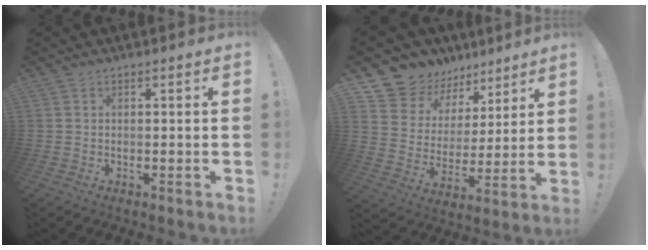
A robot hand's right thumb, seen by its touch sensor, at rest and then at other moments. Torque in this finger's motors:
{"motor_torque": [-0.62, 0.36, -0.45, 0.76, 0.01]}